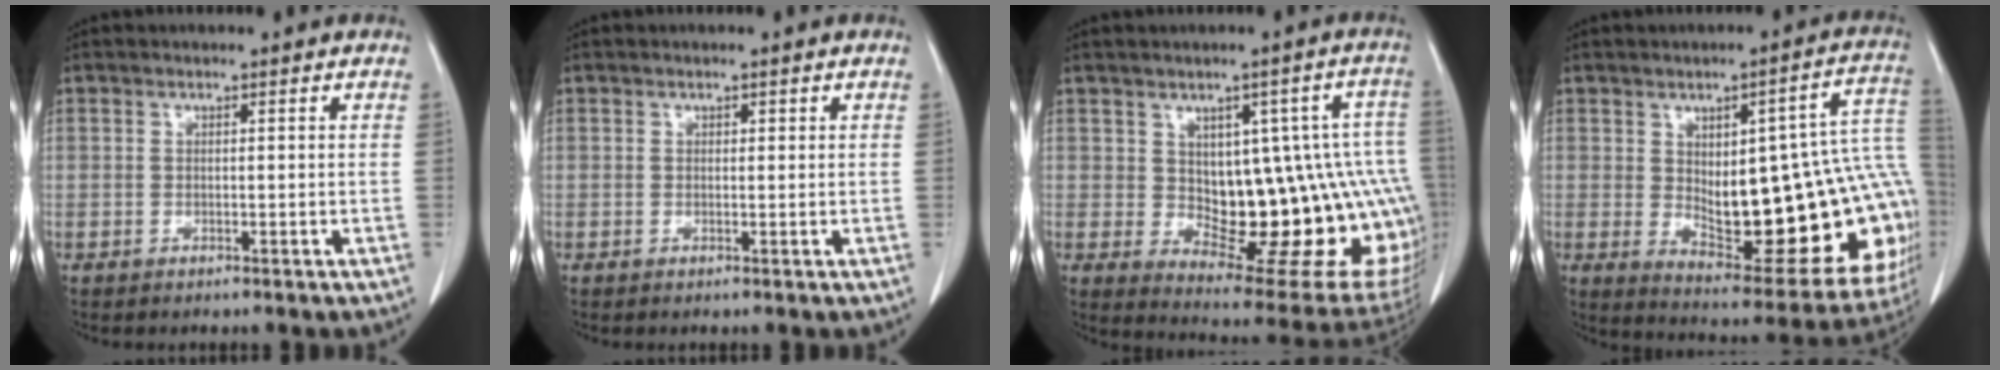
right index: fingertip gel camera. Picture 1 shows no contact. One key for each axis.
{"total": 0.7, "fx": 0.3, "fy": 0.4, "fz": 0.4, "tx": -0.003, "ty": -0.001, "tz": 0.003}
{"total": 19.7, "fx": -0.8, "fy": 7.4, "fz": 18.2, "tx": -0.155, "ty": 0.023, "tz": 0.016}
{"total": 26.3, "fx": -0.9, "fy": 8.3, "fz": 25.0, "tx": -0.248, "ty": 0.022, "tz": 0.014}